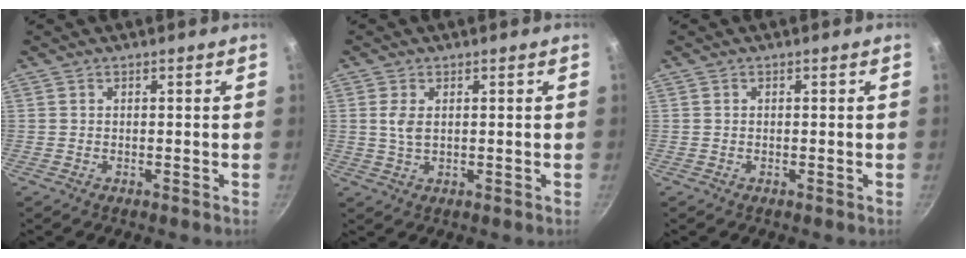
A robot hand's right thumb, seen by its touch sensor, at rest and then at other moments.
{"total": 3.2, "force": [0.7, 1.8, 2.6], "torque": [-0.050, -0.003, 0.016]}
{"total": 0.0}